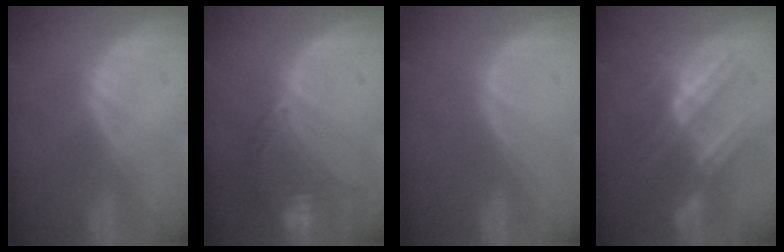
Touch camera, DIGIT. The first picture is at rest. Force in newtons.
{"total": 7.6, "press": 7.2, "slide": 2.5}
{"total": 0.0}
{"total": 7.8, "press": 7.2, "slide": 2.9}